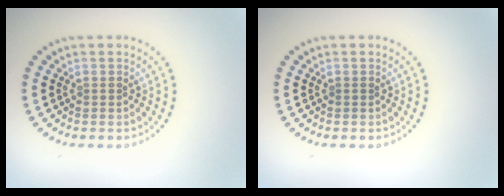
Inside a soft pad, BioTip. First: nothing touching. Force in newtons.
{"total": 0.0}